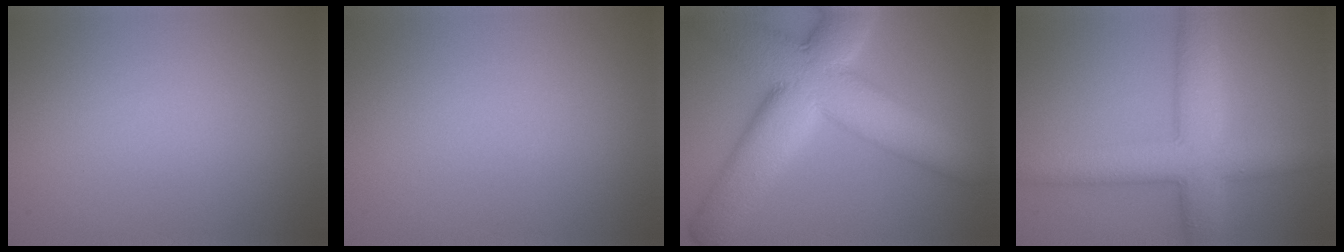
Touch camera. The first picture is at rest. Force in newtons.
{"total": 0.0}
{"total": 12.3, "press": 12.3, "slide": 1.0}
{"total": 7.2, "press": 7.2, "slide": 0.1}